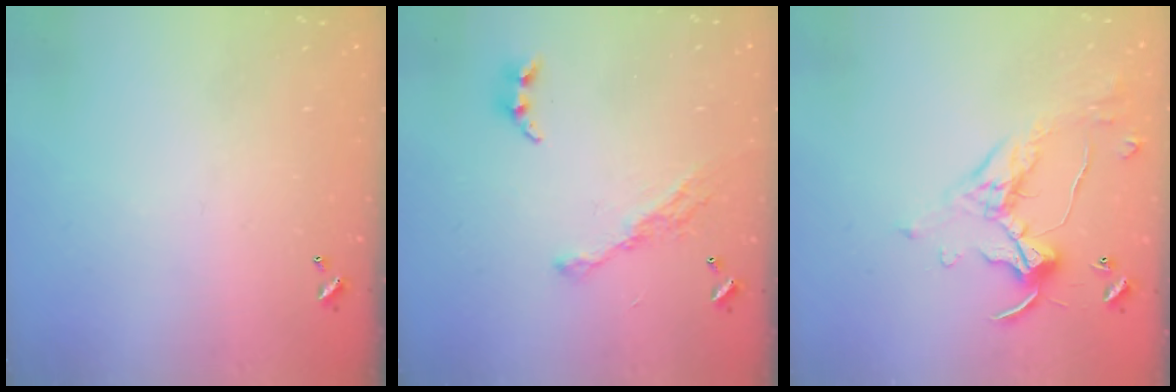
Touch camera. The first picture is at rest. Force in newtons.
{"total": 10.4, "press": 10.3, "slide": 1.2}
{"total": 1.1, "press": 1.1, "slide": 0.1}